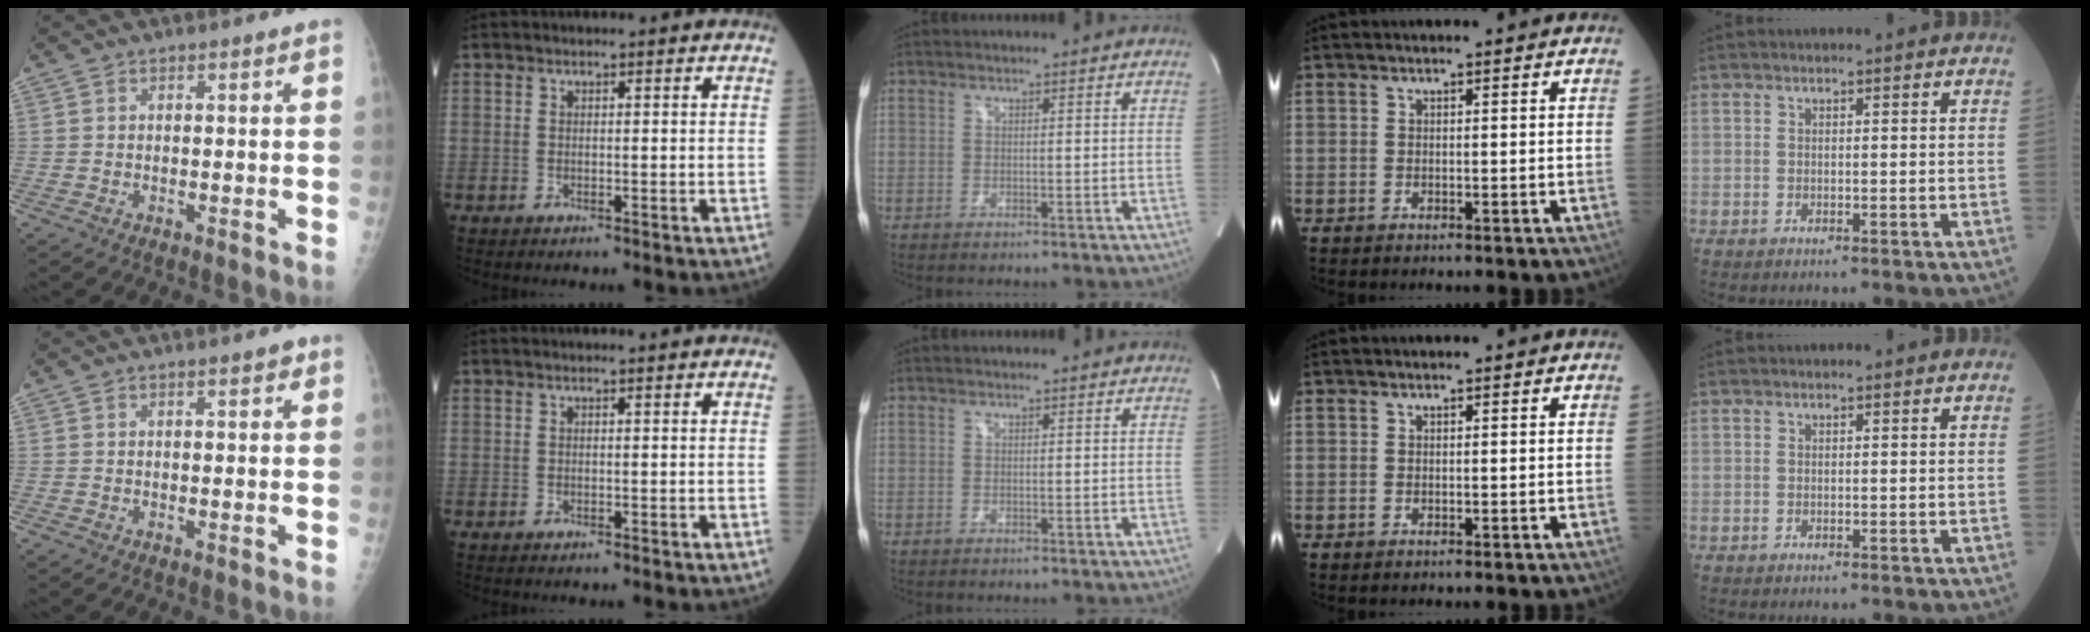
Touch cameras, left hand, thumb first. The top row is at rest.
{"thumb": {"total": 1.3, "force": [0.8, 0.4, 1.0], "torque": [-0.011, 0.000, 0.007]}, "index": {"total": 0.6, "force": [0.5, 0.0, 0.2], "torque": [-0.003, 0.003, 0.010]}}